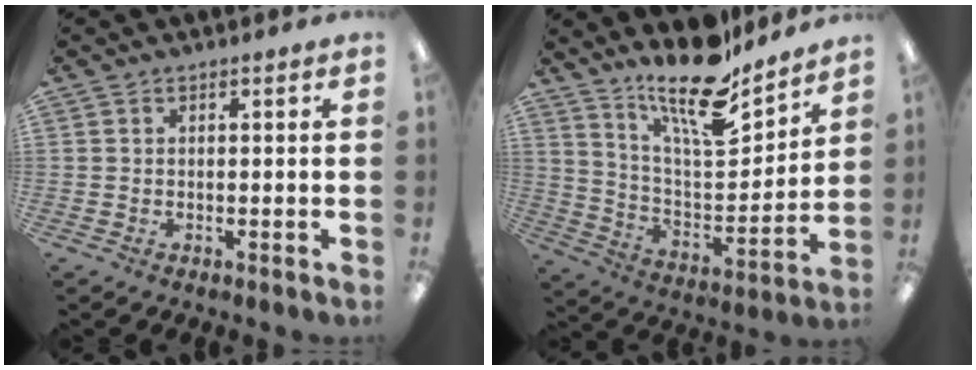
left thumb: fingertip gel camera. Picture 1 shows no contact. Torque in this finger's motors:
{"motor_torque": [0.28, 0.16, 1.45, -1.32, 0.26]}